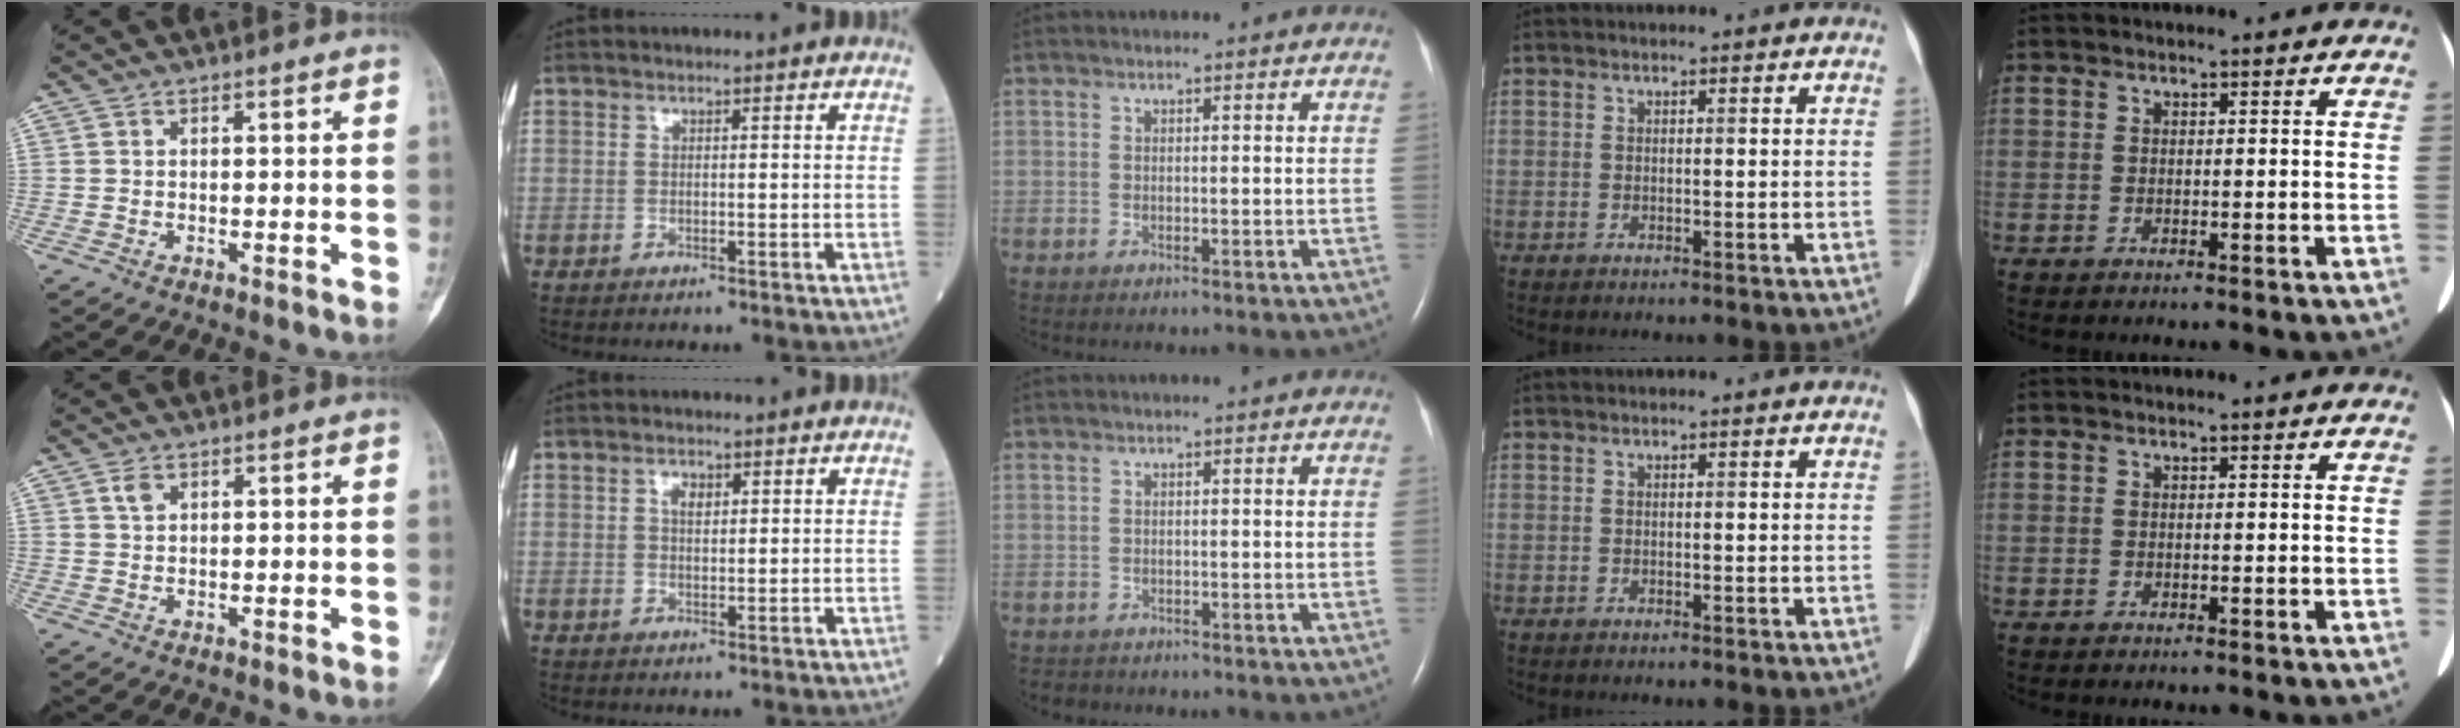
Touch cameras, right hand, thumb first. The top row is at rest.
{"thumb": {"total": 1.6, "force": [0.8, 1.0, 1.0], "torque": [-0.018, 0.002, 0.017]}, "index": {"total": 2.0, "force": [0.8, 1.1, 1.5], "torque": [-0.026, 0.002, 0.013]}, "middle": {"total": 1.3, "force": [-1.1, 0.6, -0.2], "torque": [-0.004, -0.001, -0.018]}}